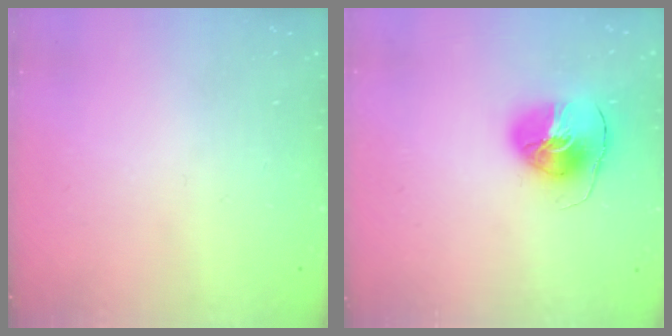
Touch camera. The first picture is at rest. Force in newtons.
{"total": 8.7, "press": 8.7, "slide": 1.1}